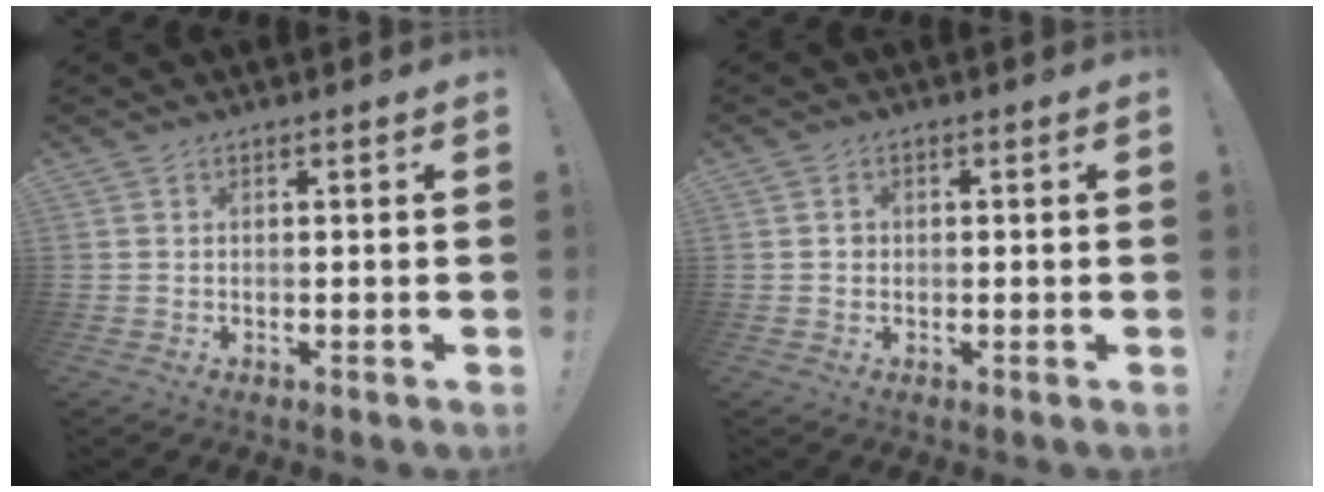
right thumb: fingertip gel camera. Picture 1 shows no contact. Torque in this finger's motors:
{"motor_torque": [-0.10, -0.17, 0.30, -0.16, -0.03]}